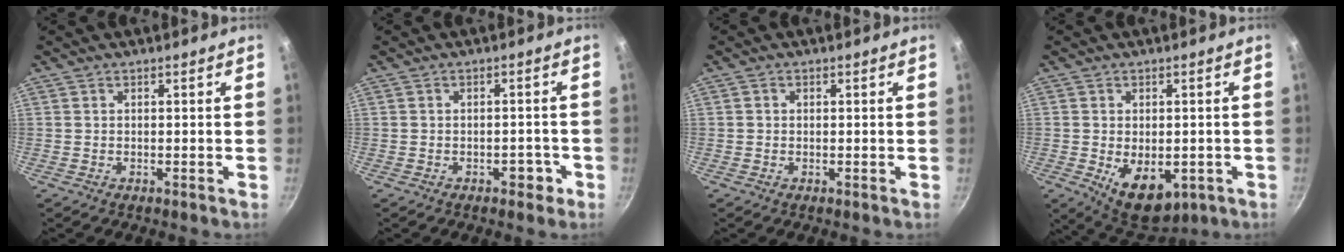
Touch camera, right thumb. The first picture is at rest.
{"total": 2.9, "force": [-1.5, 1.9, 1.7], "torque": [-0.001, 0.022, -0.012]}
{"total": 0.7, "force": [0.0, 0.7, 0.3], "torque": [-0.003, 0.003, 0.000]}
{"total": 10.2, "force": [-2.4, 6.3, 7.7], "torque": [-0.090, -0.009, -0.016]}